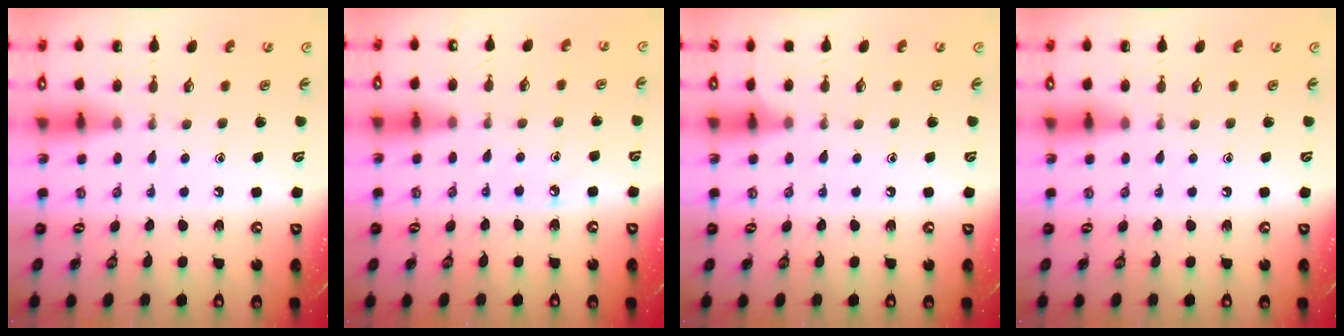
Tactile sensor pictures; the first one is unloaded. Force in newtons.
{"total": 4.4, "press": 4.3, "slide": 0.6}
{"total": 3.2, "press": 3.2, "slide": 0.5}
{"total": 0.0}